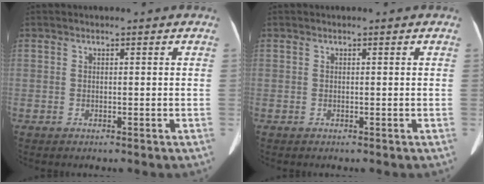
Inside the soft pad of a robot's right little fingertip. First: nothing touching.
{"total": 0.0}